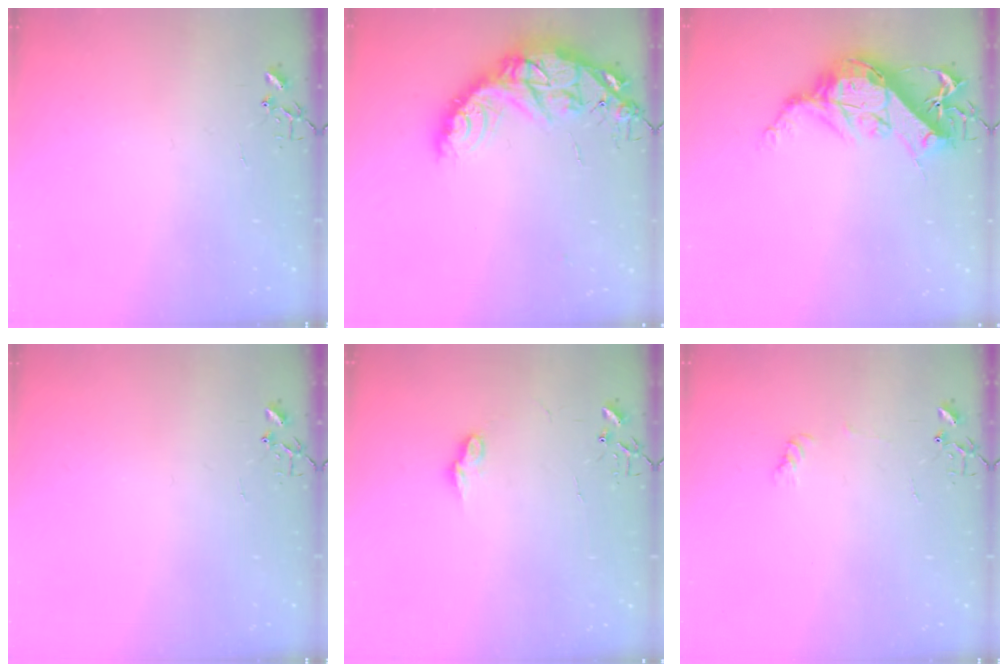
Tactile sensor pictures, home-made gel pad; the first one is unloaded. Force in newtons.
{"total": 17.5, "press": 17.4, "slide": 1.4}
{"total": 13.9, "press": 13.8, "slide": 1.4}
{"total": 0.0}
{"total": 6.9, "press": 6.9, "slide": 0.2}
{"total": 4.9, "press": 4.9, "slide": 0.7}